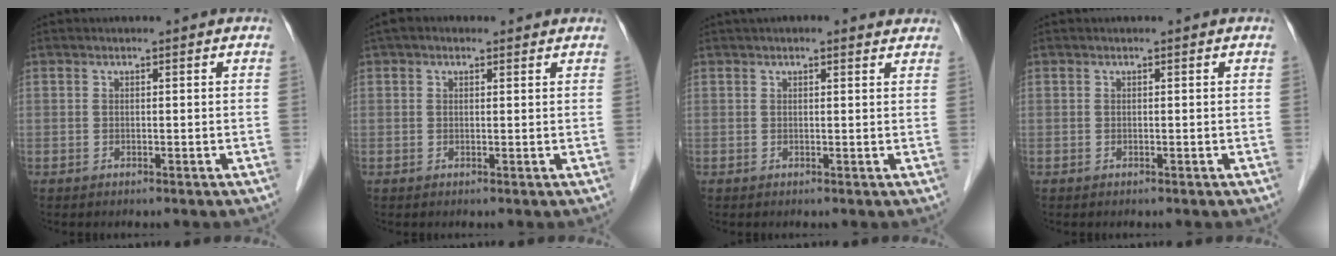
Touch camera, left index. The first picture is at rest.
{"total": 2.8, "force": [1.9, 1.5, 1.3], "torque": [-0.026, 0.026, 0.025]}
{"total": 4.2, "force": [3.5, 1.7, 1.4], "torque": [-0.007, 0.031, 0.035]}
{"total": 0.0}